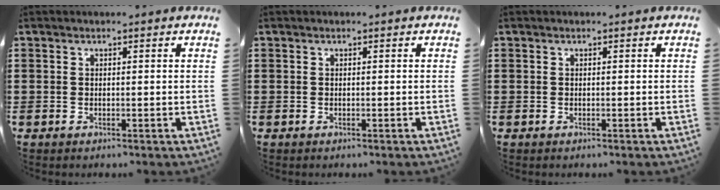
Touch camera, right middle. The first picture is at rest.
{"total": 0.0}
{"total": 0.0}